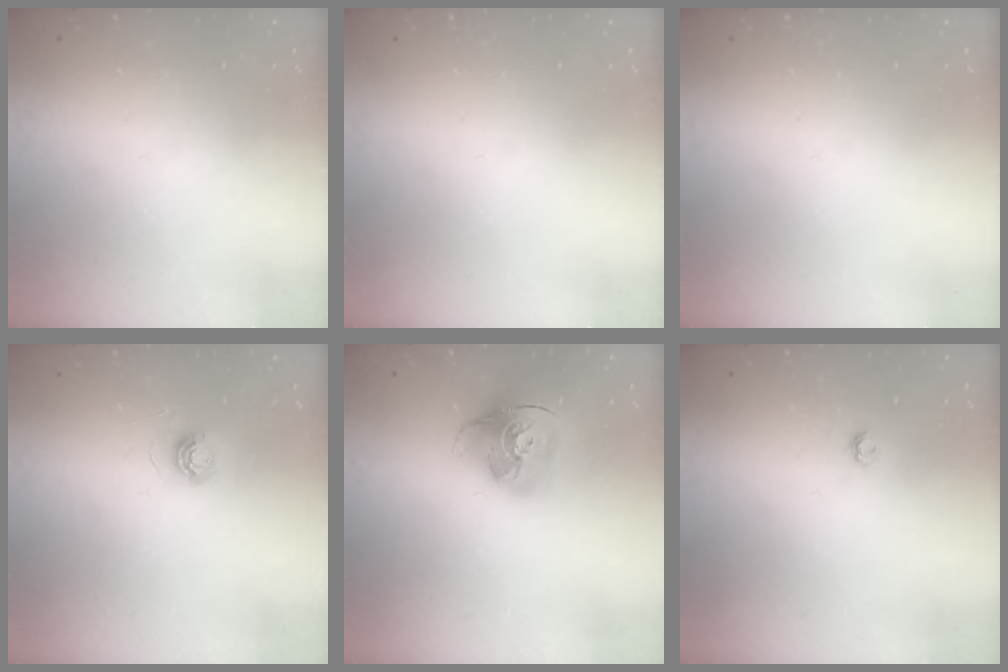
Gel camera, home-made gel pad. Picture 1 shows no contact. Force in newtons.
{"total": 0.0}
{"total": 0.0}
{"total": 5.4, "press": 5.4, "slide": 0.3}
{"total": 15.7, "press": 15.6, "slide": 1.9}
{"total": 2.9, "press": 2.9, "slide": 0.4}